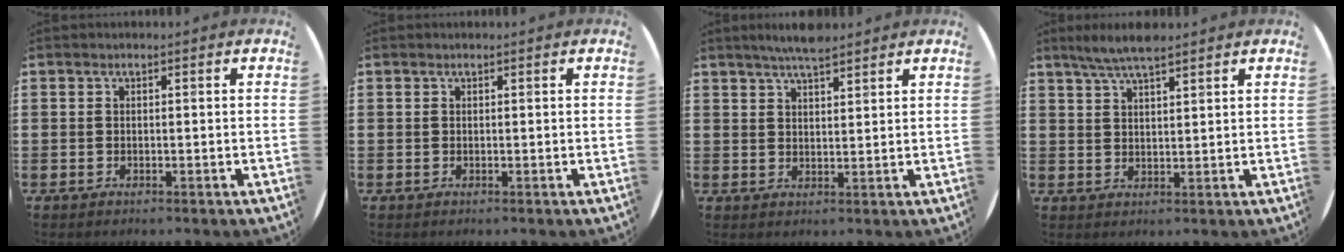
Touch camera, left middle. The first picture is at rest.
{"total": 0.0}
{"total": 4.1, "force": [3.8, 0.5, 1.5], "torque": [-0.038, -0.008, 0.068]}
{"total": 4.9, "force": [4.2, 0.6, 2.4], "torque": [-0.056, -0.004, 0.076]}